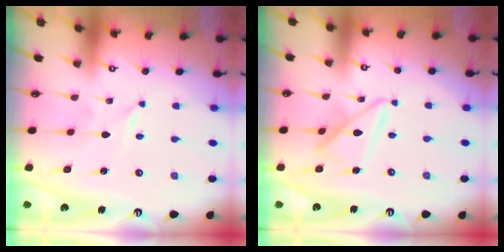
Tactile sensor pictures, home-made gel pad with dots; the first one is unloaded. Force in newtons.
{"total": 12.2, "press": 12.2, "slide": 1.1}